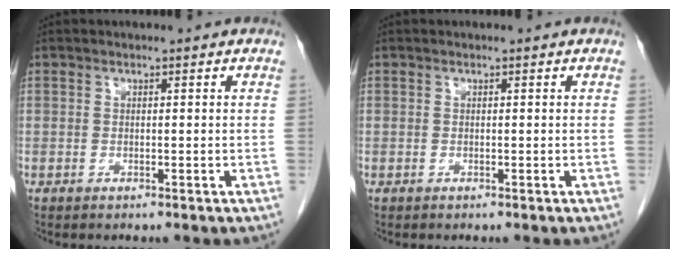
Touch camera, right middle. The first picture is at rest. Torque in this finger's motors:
{"motor_torque": [0.00, 0.00, 0.00, -0.01]}